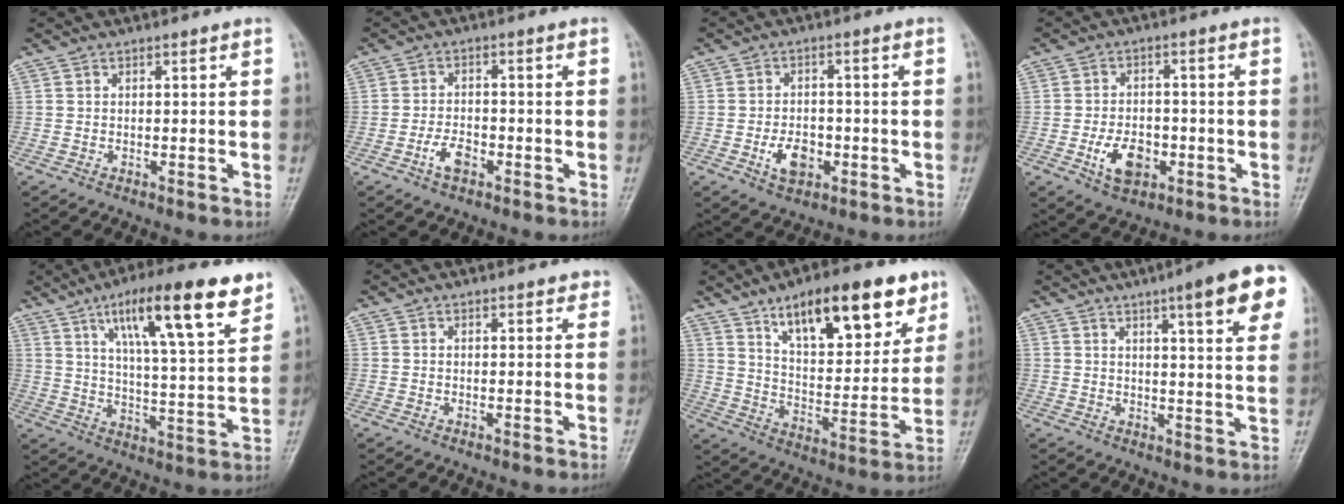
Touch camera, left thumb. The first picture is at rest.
{"total": 4.0, "force": [-2.2, 2.2, 2.5], "torque": [-0.045, 0.018, -0.042]}
{"total": 5.7, "force": [-2.1, 3.9, 3.7], "torque": [-0.048, 0.010, -0.035]}
{"total": 7.4, "force": [-2.7, 4.8, 4.8], "torque": [-0.066, 0.012, -0.043]}
{"total": 18.3, "force": [10.6, 3.8, 14.4], "torque": [-0.207, -0.040, 0.171]}
{"total": 1.6, "force": [1.2, 0.7, 0.7], "torque": [-0.001, -0.003, 0.010]}
{"total": 20.2, "force": [12.0, 8.0, 14.1], "torque": [-0.166, -0.050, 0.196]}
{"total": 14.0, "force": [7.1, 2.4, 11.8], "torque": [-0.135, -0.024, 0.087]}